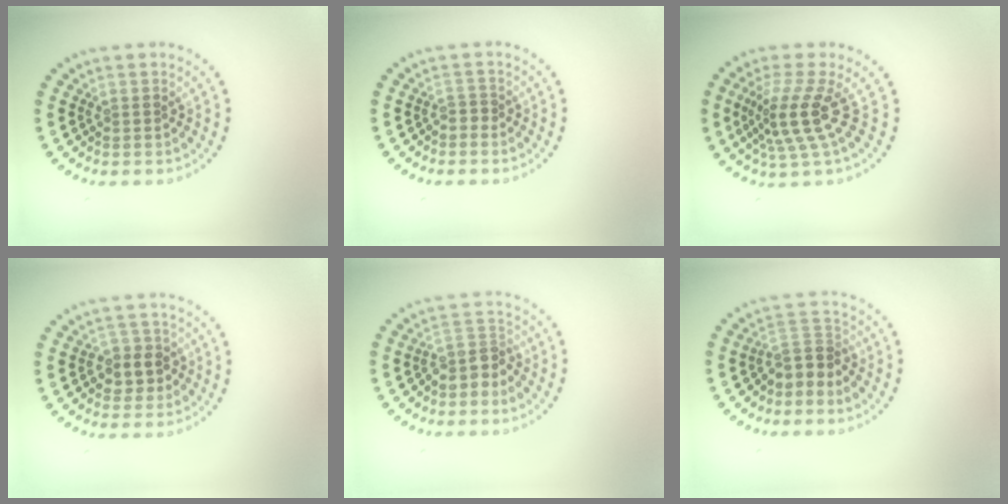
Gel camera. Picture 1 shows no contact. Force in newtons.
{"total": 0.7, "press": 0.3, "slide": 0.6}
{"total": 4.2, "press": 3.0, "slide": 3.0}
{"total": 2.6, "press": 2.4, "slide": 1.0}
{"total": 2.6, "press": 2.0, "slide": 1.7}
{"total": 2.4, "press": 1.8, "slide": 1.7}